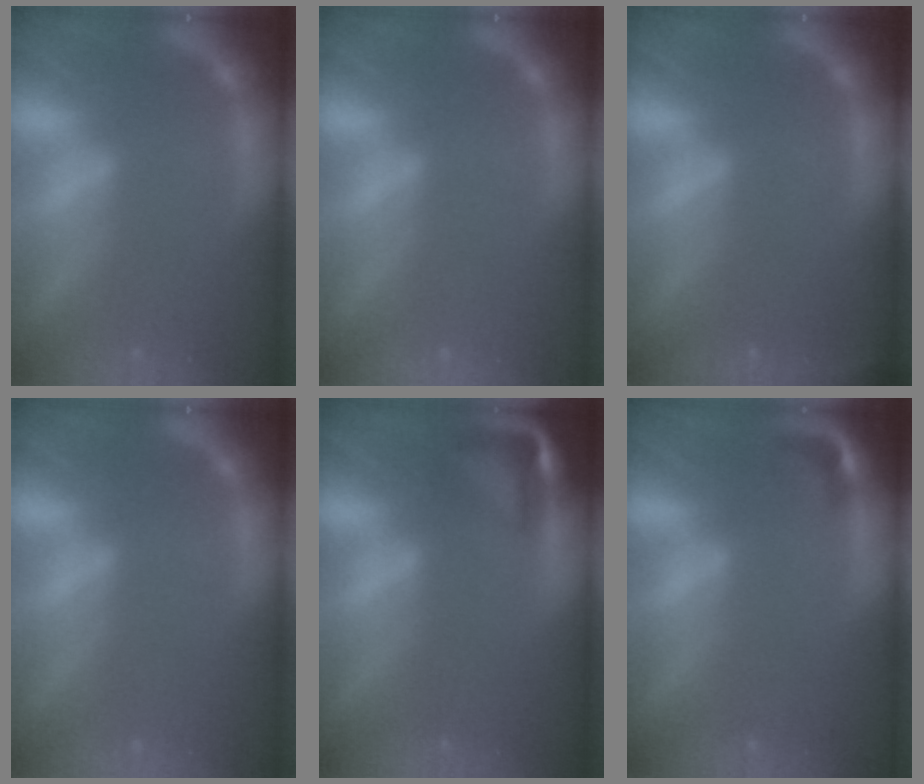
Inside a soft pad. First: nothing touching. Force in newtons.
{"total": 0.0}
{"total": 1.9}
{"total": 0.0}
{"total": 4.4}
{"total": 1.9}